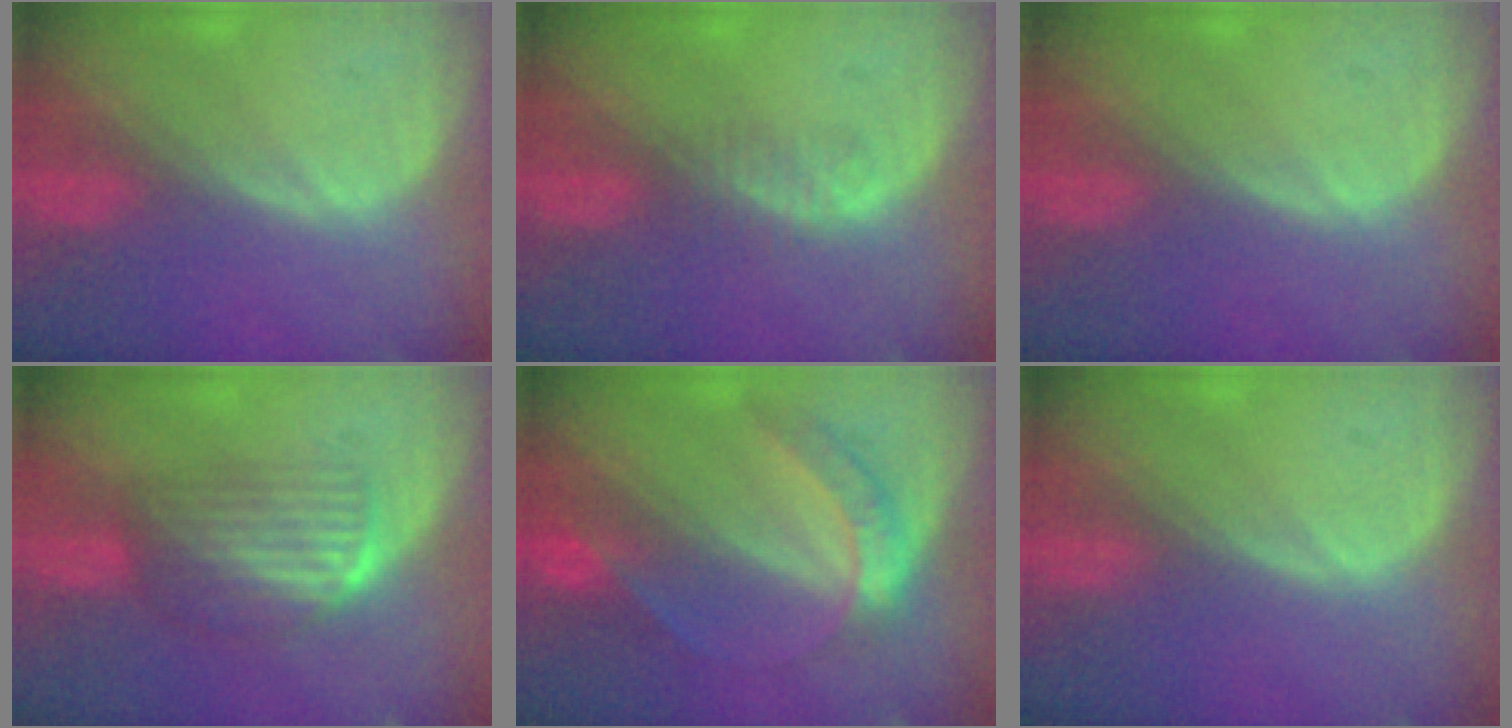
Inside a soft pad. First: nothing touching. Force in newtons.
{"total": 1.9, "press": 1.6, "slide": 1.0}
{"total": 0.0}
{"total": 6.9, "press": 5.8, "slide": 3.7}
{"total": 6.7, "press": 5.5, "slide": 3.9}
{"total": 0.0}